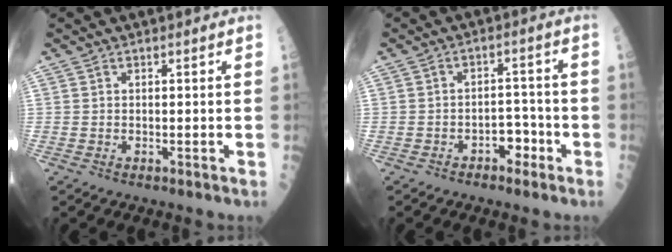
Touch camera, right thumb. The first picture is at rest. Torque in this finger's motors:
{"motor_torque": [0.56, 0.33, 0.08, -0.71, 0.04]}